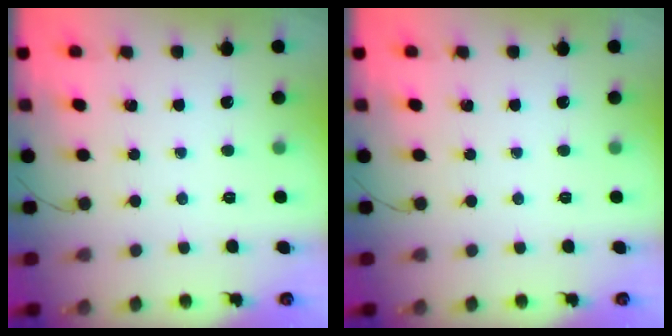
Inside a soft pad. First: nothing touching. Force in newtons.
{"total": 0.0}